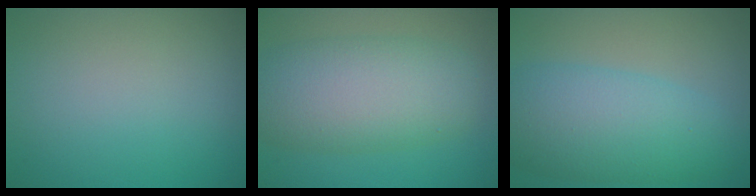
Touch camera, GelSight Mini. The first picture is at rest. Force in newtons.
{"total": 8.0, "press": 8.0, "slide": 0.5}
{"total": 7.9, "press": 7.9, "slide": 0.1}